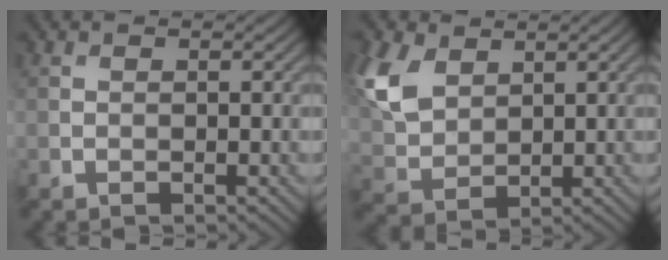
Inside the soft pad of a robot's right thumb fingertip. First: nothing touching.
{"total": 8.4, "force": [3.7, 5.3, 5.3], "torque": [-0.166, 0.015, 0.081]}